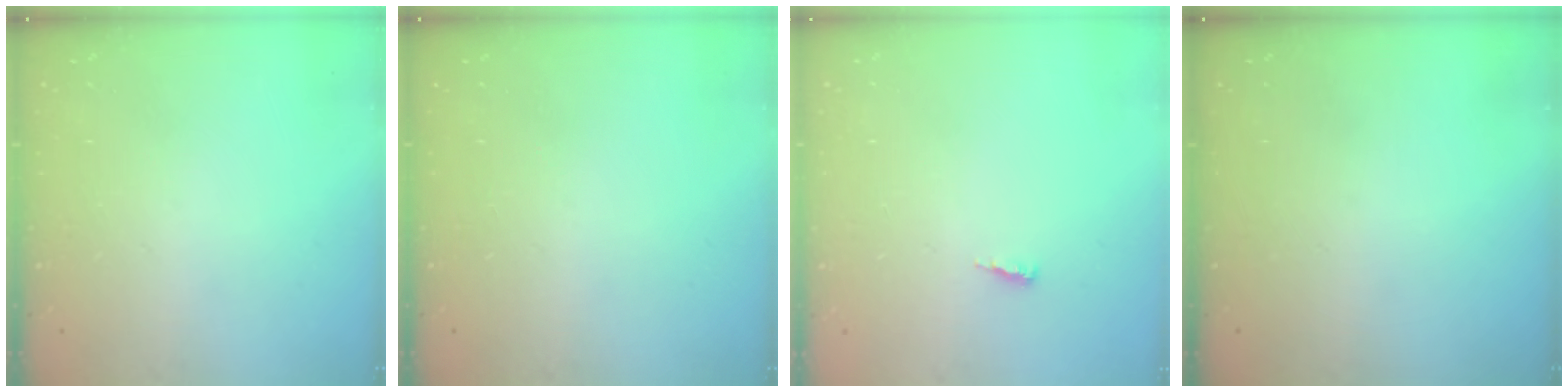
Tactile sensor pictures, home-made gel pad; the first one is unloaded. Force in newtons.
{"total": 0.0}
{"total": 3.1, "press": 3.1, "slide": 0.3}
{"total": 0.0}